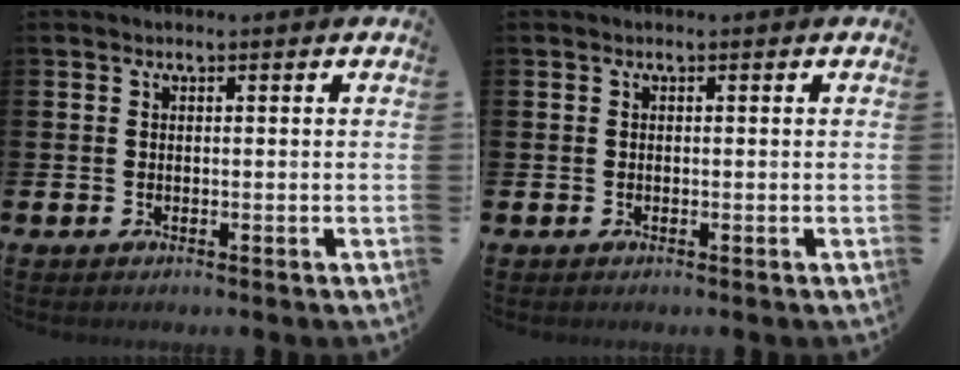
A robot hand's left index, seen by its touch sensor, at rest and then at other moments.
{"total": 0.0}